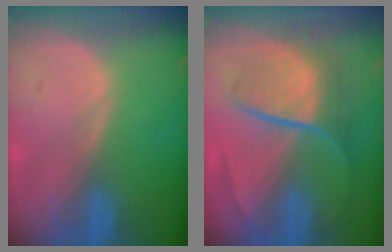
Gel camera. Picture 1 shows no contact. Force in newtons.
{"total": 9.1, "press": 7.6, "slide": 4.9}